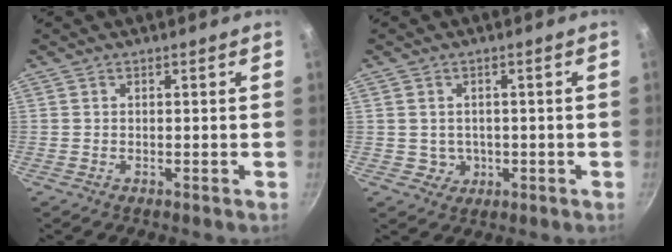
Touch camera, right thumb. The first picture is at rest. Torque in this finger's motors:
{"motor_torque": [-0.69, -0.03, -0.44, -0.02, 0.05]}